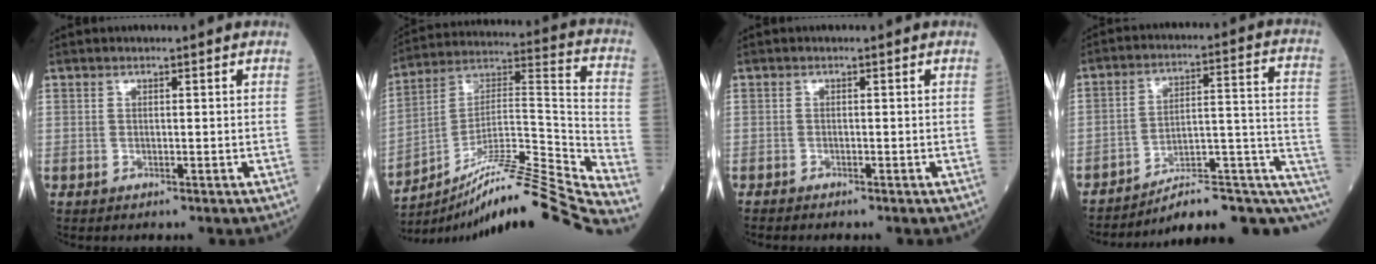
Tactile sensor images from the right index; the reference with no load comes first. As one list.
[{"total": 24.8, "force": [-20.9, -1.8, 13.3], "torque": [-0.171, 0.013, -0.339]}, {"total": 1.3, "force": [-1.2, 0.1, 0.6], "torque": [-0.012, -0.002, -0.019]}, {"total": 16.3, "force": [-10.8, 4.7, 11.2], "torque": [-0.090, 0.079, -0.138]}]